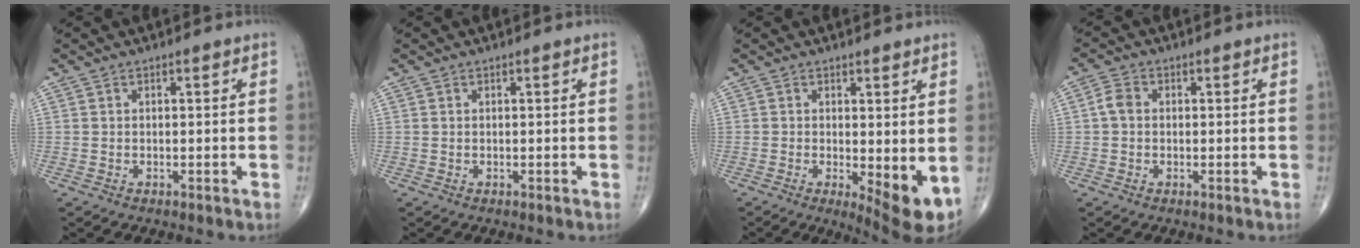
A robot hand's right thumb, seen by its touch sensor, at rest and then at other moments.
{"total": 0.0}
{"total": 7.0, "force": [-0.6, 2.2, 6.6], "torque": [-0.089, -0.019, -0.005]}
{"total": 2.8, "force": [0.0, 2.1, 1.8], "torque": [-0.034, 0.008, -0.005]}